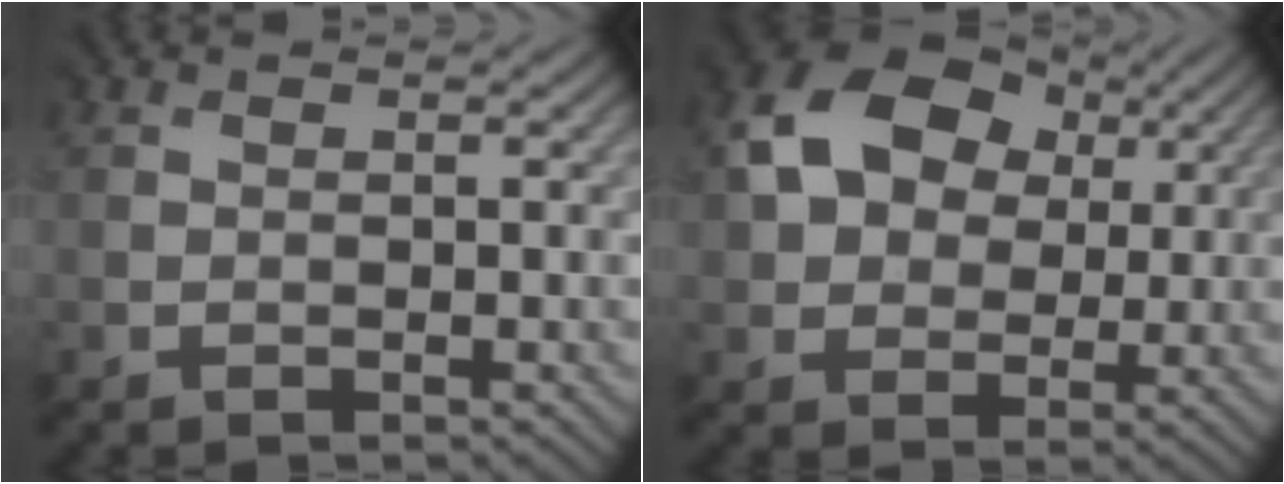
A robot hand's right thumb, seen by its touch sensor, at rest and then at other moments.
{"total": 11.3, "force": [4.3, 8.1, 6.6], "torque": [-0.156, 0.021, 0.073]}